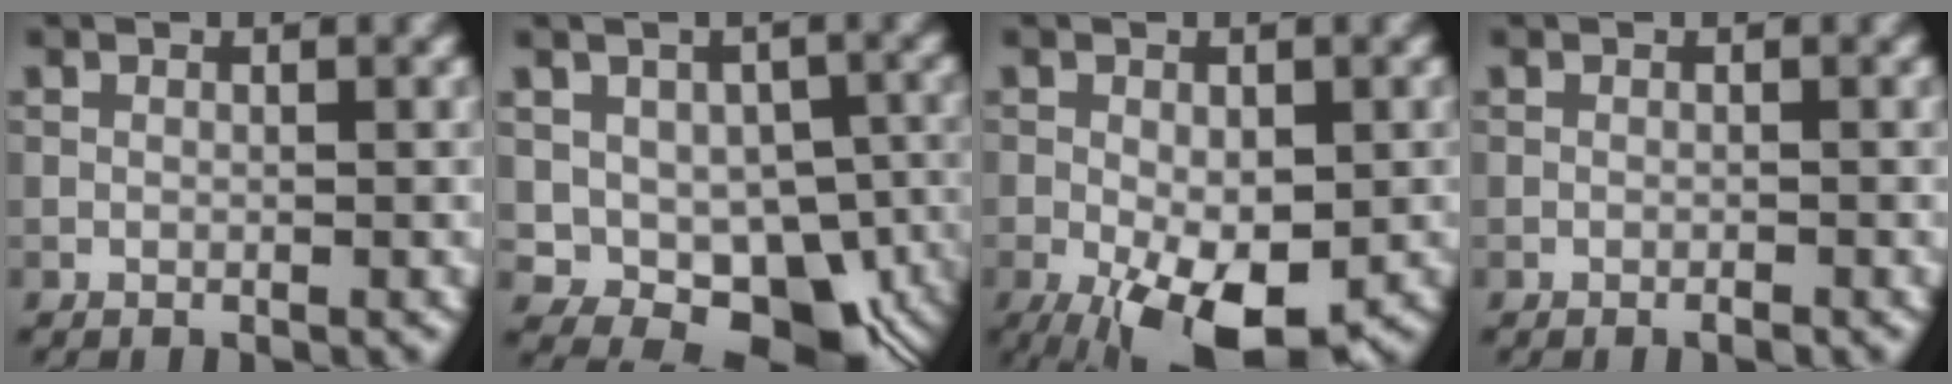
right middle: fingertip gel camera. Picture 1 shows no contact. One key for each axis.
{"total": 10.1, "fx": -3.2, "fy": 7.2, "fz": 6.3, "tx": -0.067, "ty": -0.020, "tz": -0.030}
{"total": 9.3, "fx": -3.8, "fy": 4.4, "fz": 7.3, "tx": -0.130, "ty": -0.025, "tz": -0.049}
{"total": 0.5, "fx": -0.4, "fy": 0.1, "fz": 0.4, "tx": -0.004, "ty": -0.001, "tz": -0.006}